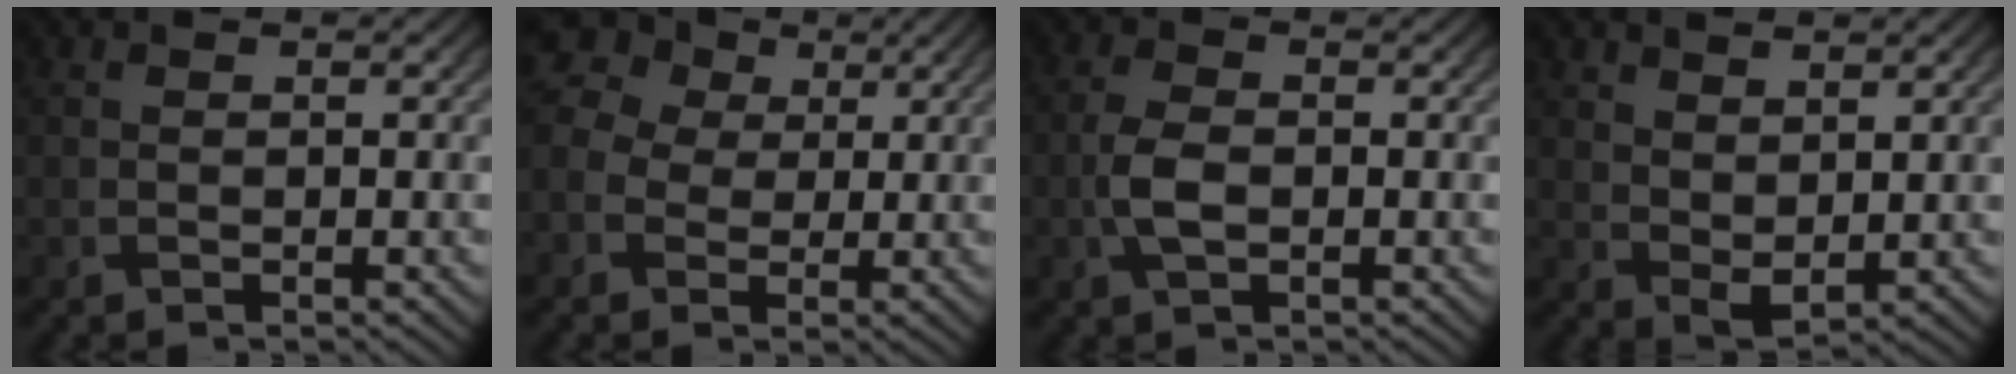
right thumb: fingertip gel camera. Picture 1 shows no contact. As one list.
[{"total": 8.9, "force": [1.8, 7.6, 4.3], "torque": [-0.131, 0.030, 0.012]}, {"total": 3.4, "force": [-0.7, 1.8, 2.8], "torque": [-0.065, 0.000, -0.019]}, {"total": 3.6, "force": [2.3, 1.7, 2.2], "torque": [-0.050, -0.005, 0.050]}]